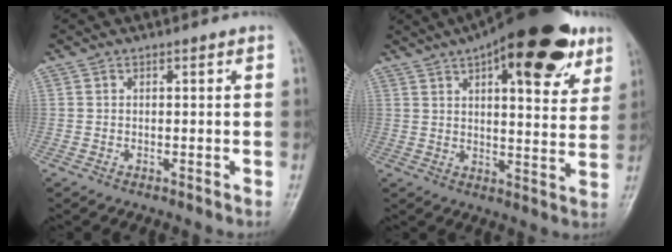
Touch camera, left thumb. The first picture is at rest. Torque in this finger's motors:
{"motor_torque": [0.76, 0.83, 1.68, -1.09, 0.15]}